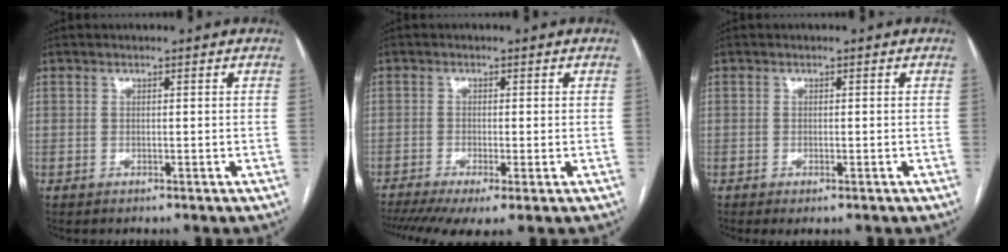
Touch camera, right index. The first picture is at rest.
{"total": 8.3, "force": [-5.1, 1.9, 6.3], "torque": [-0.115, -0.013, -0.088]}
{"total": 1.3, "force": [-0.7, 0.2, 1.1], "torque": [-0.017, -0.004, -0.009]}